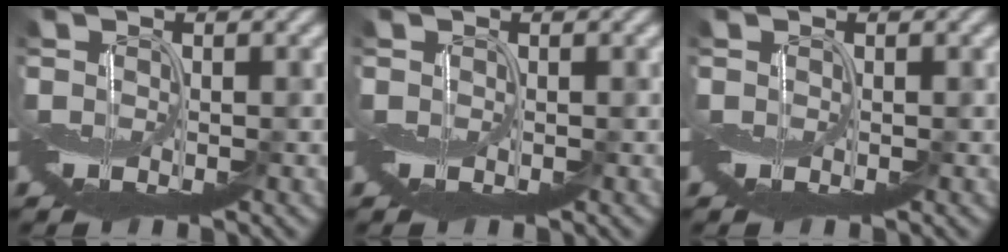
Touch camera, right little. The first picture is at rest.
{"total": 0.0}
{"total": 0.0}